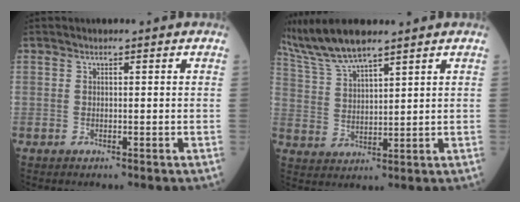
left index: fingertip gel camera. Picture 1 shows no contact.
{"total": 7.3, "force": [6.5, 0.3, 3.5], "torque": [-0.083, 0.010, 0.135]}